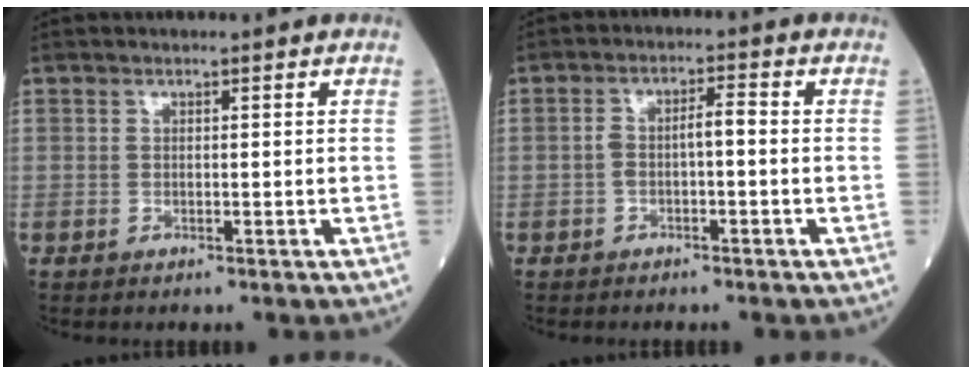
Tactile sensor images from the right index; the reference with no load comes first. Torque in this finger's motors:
{"motor_torque": [0.45, -0.08, 0.28, 0.08]}